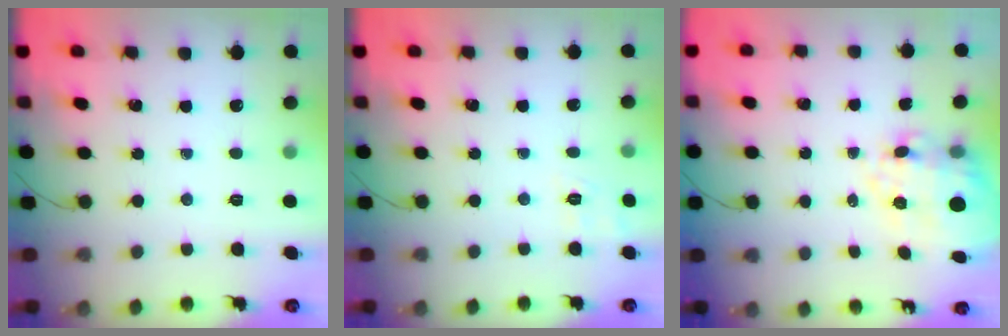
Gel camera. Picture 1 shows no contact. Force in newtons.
{"total": 3.1, "press": 2.4, "slide": 1.9}
{"total": 13.0, "press": 12.7, "slide": 2.7}